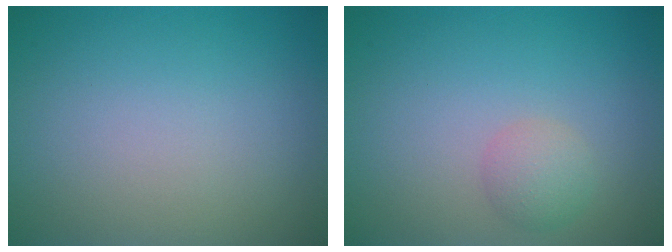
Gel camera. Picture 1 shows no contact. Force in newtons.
{"total": 1.9, "press": 1.9, "slide": 0.1}